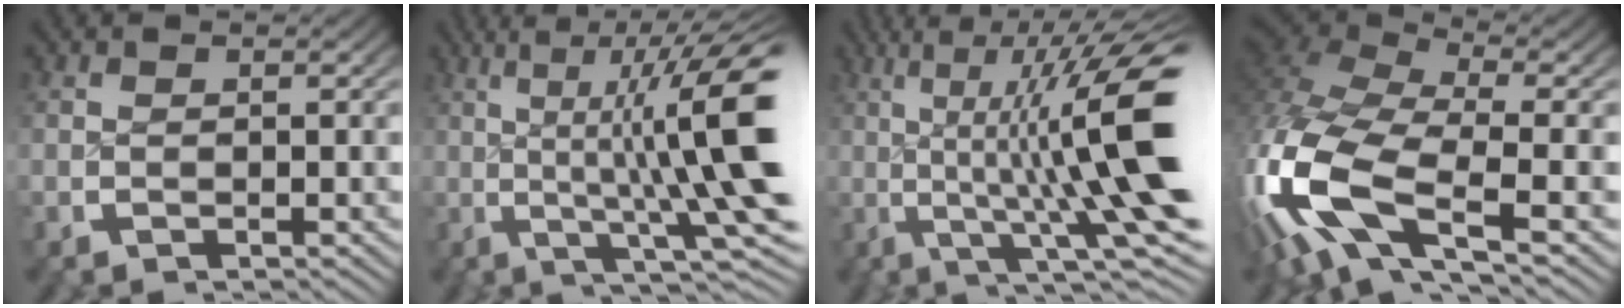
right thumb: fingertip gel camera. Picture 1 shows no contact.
{"total": 12.7, "force": [1.9, 5.8, 11.1], "torque": [-0.153, -0.005, 0.023]}
{"total": 13.4, "force": [0.8, 6.2, 11.8], "torque": [-0.176, -0.018, 0.014]}
{"total": 14.3, "force": [-1.3, 9.5, 10.6], "torque": [-0.271, -0.051, 0.012]}